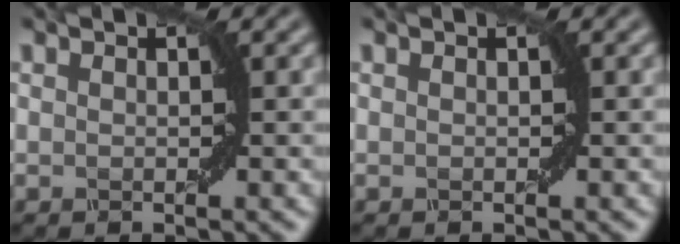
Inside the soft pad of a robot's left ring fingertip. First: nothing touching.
{"total": 0.0}